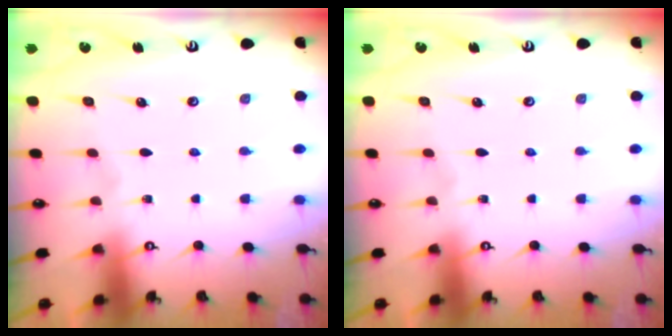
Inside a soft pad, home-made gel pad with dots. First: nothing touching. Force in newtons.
{"total": 0.0}